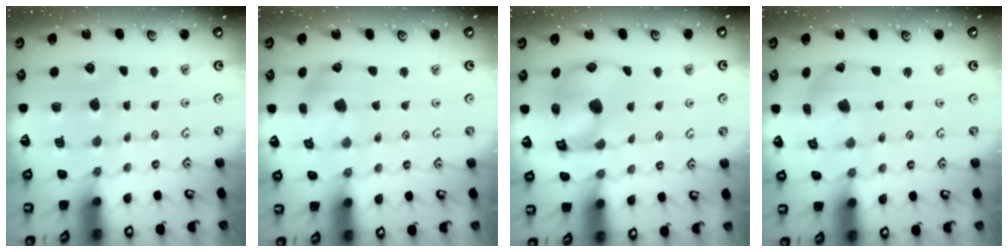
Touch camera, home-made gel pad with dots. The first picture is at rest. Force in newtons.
{"total": 1.4, "press": 1.4, "slide": 0.1}
{"total": 10.0, "press": 9.9, "slide": 1.4}
{"total": 0.7, "press": 0.7, "slide": 0.1}